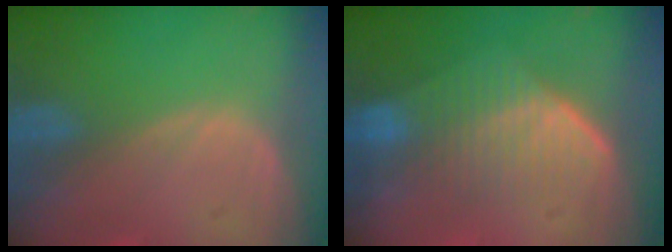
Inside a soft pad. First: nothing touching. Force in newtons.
{"total": 7.2, "press": 6.7, "slide": 2.8}